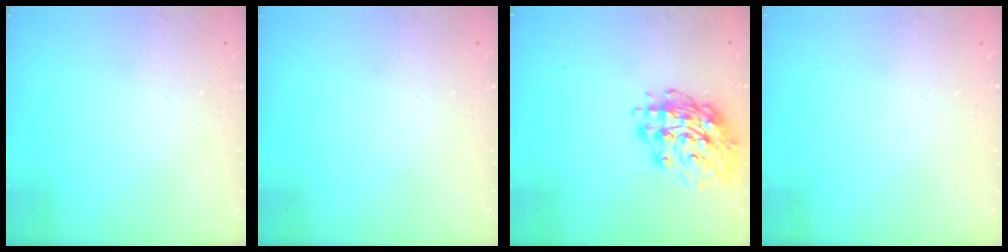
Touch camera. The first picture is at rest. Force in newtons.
{"total": 0.0}
{"total": 15.3, "press": 15.3, "slide": 0.8}
{"total": 0.0}